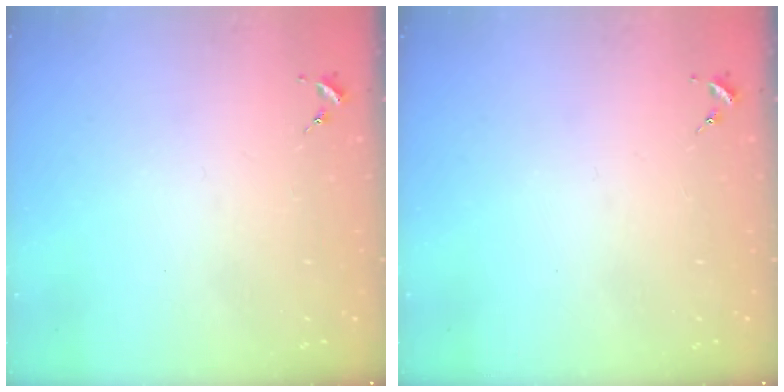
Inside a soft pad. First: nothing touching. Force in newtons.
{"total": 0.0}